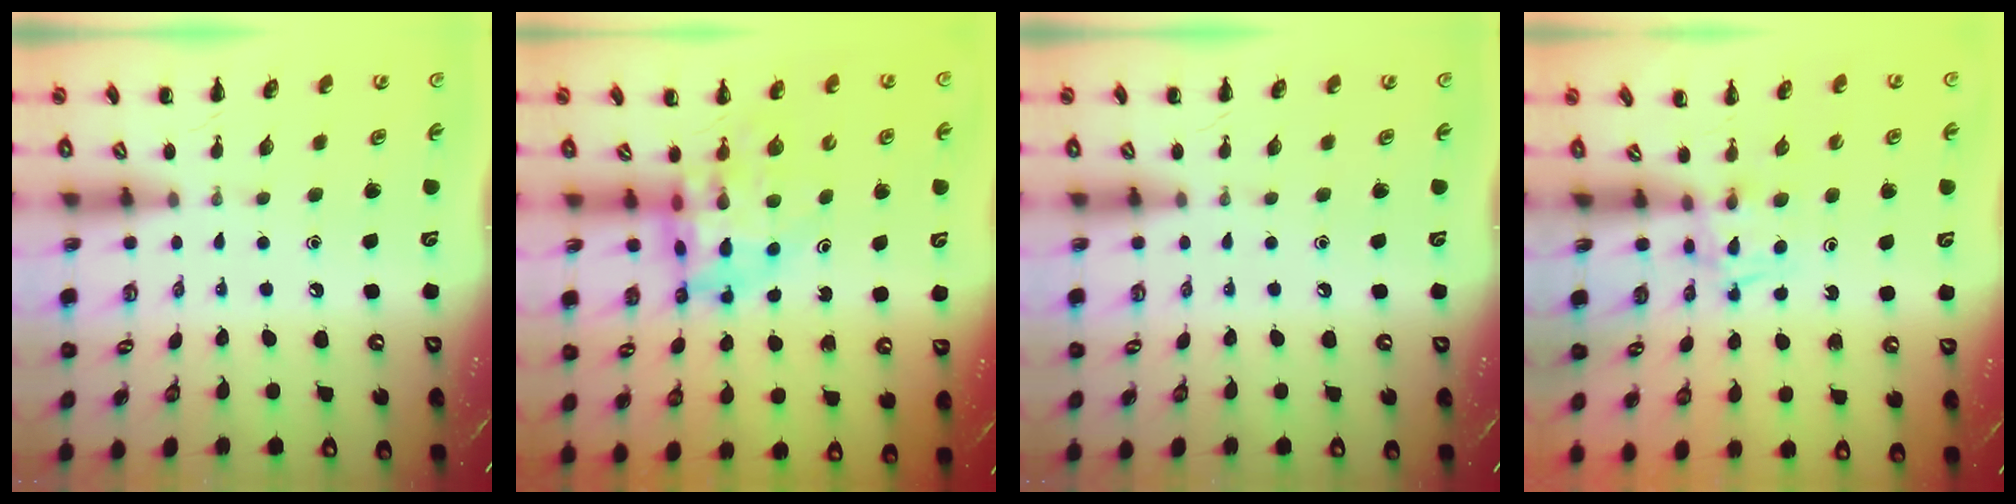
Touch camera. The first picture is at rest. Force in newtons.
{"total": 9.1, "press": 8.6, "slide": 3.1}
{"total": 0.0}
{"total": 2.5, "press": 2.3, "slide": 1.0}